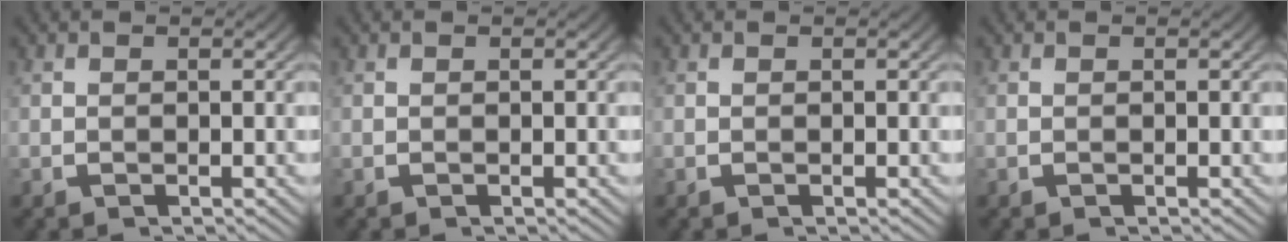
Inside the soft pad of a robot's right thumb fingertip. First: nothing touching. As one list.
[{"total": 0.0}, {"total": 0.0}, {"total": 0.0}]